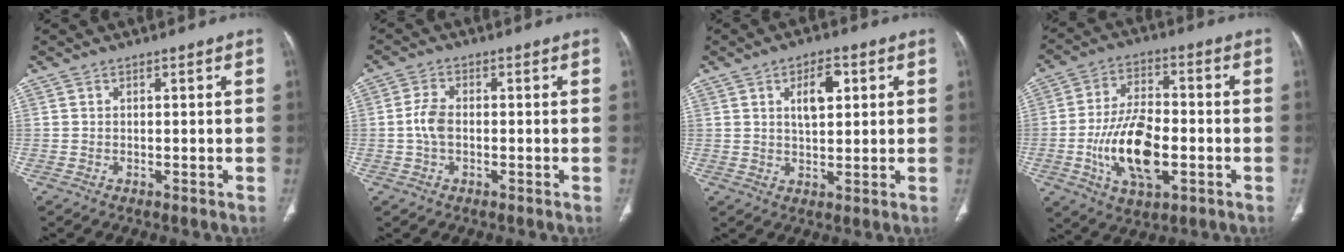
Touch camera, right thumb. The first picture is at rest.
{"total": 4.0, "force": [-0.5, 2.3, 3.1], "torque": [-0.069, 0.008, -0.014]}
{"total": 6.4, "force": [2.1, 3.1, 5.2], "torque": [-0.068, -0.003, 0.036]}
{"total": 15.2, "force": [-3.6, 7.8, 12.6], "torque": [-0.220, 0.014, -0.058]}